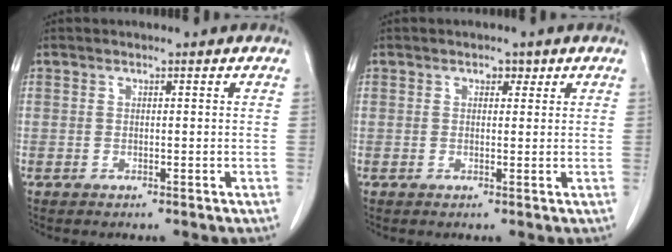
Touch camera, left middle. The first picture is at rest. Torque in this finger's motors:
{"motor_torque": [0.00, 0.00, -0.05, 0.01]}